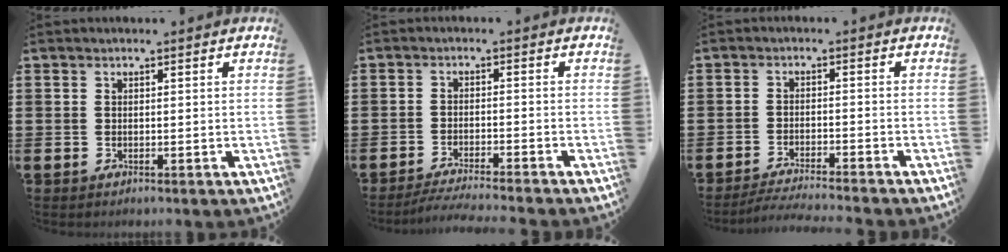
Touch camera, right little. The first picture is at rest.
{"total": 2.7, "force": [-2.5, -0.3, 1.0], "torque": [-0.013, 0.000, -0.047]}
{"total": 2.5, "force": [-2.4, -0.3, 0.7], "torque": [-0.009, 0.003, -0.048]}